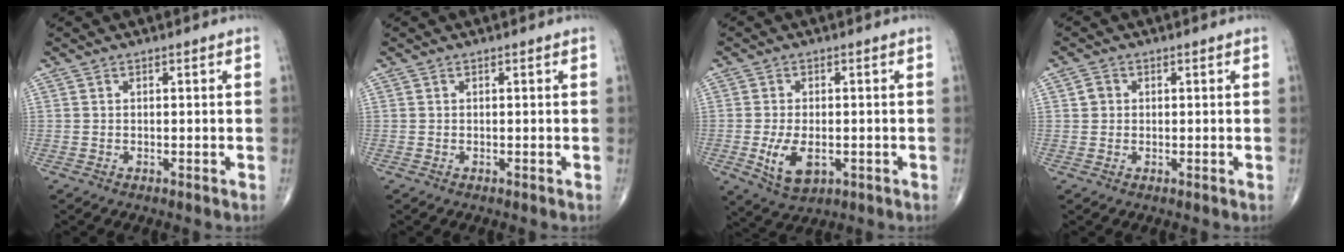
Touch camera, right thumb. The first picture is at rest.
{"total": 0.0}
{"total": 7.2, "force": [-1.7, 4.0, 5.7], "torque": [-0.103, -0.008, -0.020]}
{"total": 1.7, "force": [0.3, 1.6, 0.6], "torque": [-0.005, 0.001, 0.003]}